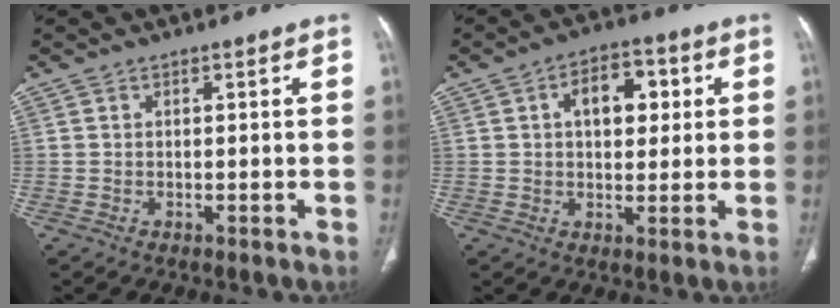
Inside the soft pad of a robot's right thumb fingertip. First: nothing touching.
{"total": 9.2, "force": [2.4, 5.6, 6.9], "torque": [-0.070, 0.008, 0.033]}